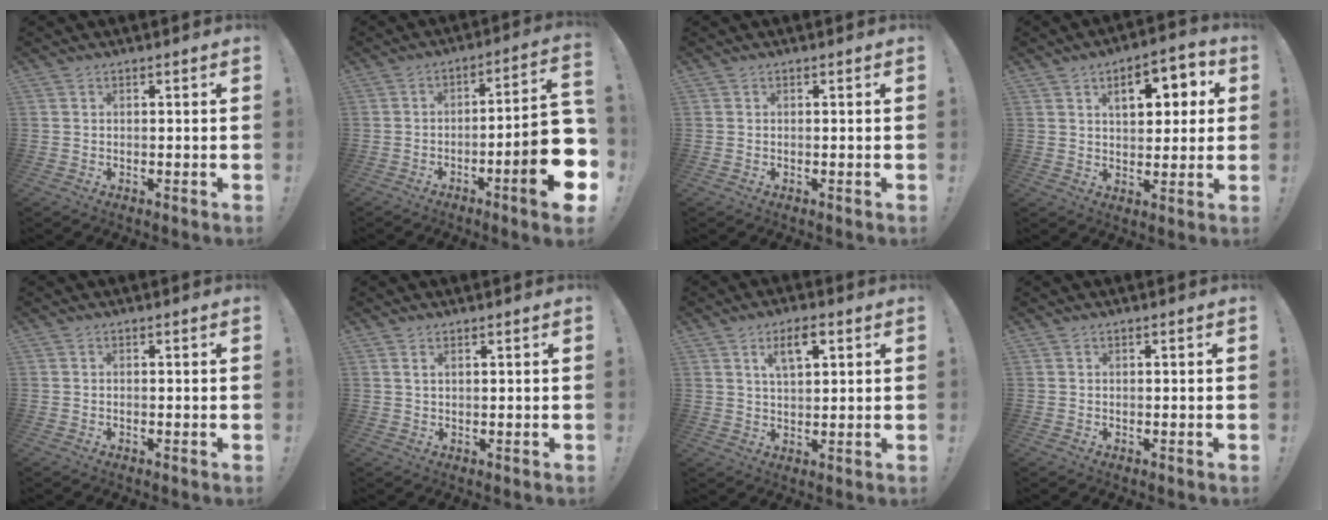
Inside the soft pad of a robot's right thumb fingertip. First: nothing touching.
{"total": 17.2, "force": [-5.2, 3.0, 16.2], "torque": [-0.222, 0.021, -0.074]}
{"total": 0.0}
{"total": 11.1, "force": [3.8, 5.8, 8.7], "torque": [-0.116, -0.001, 0.057]}
{"total": 0.0}
{"total": 1.3, "force": [0.8, 0.4, 0.9], "torque": [-0.021, 0.000, 0.015]}
{"total": 6.5, "force": [3.1, 2.7, 5.0], "torque": [-0.077, -0.007, 0.050]}
{"total": 0.0}